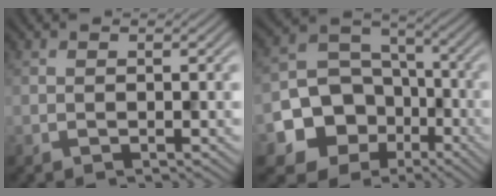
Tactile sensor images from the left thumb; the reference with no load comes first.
{"total": 14.3, "force": [-5.8, 12.1, 4.9], "torque": [-0.121, -0.045, -0.120]}